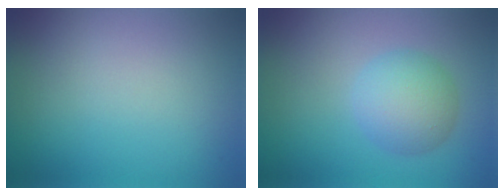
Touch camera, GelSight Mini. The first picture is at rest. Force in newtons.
{"total": 4.1, "press": 4.1, "slide": 0.1}